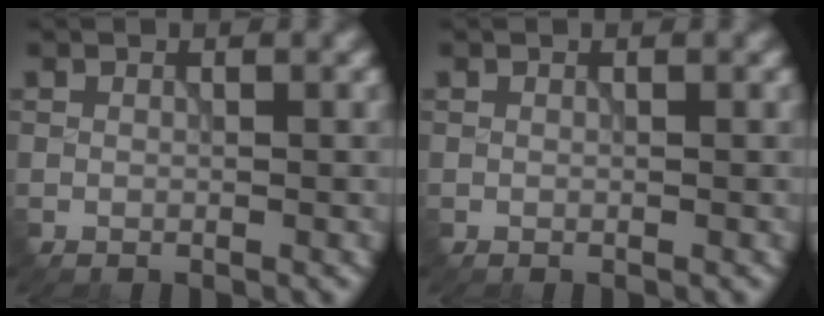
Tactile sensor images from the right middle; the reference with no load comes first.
{"total": 0.0}